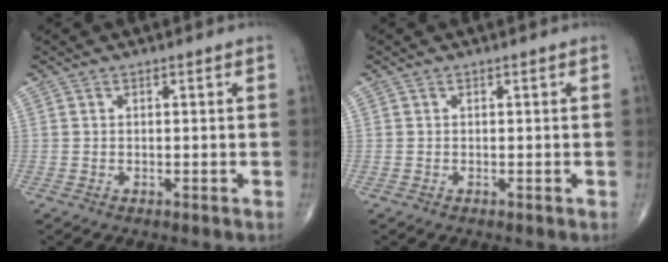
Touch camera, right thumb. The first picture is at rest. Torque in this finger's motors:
{"motor_torque": [-0.04, 0.01, 0.01, -0.01, 0.00]}